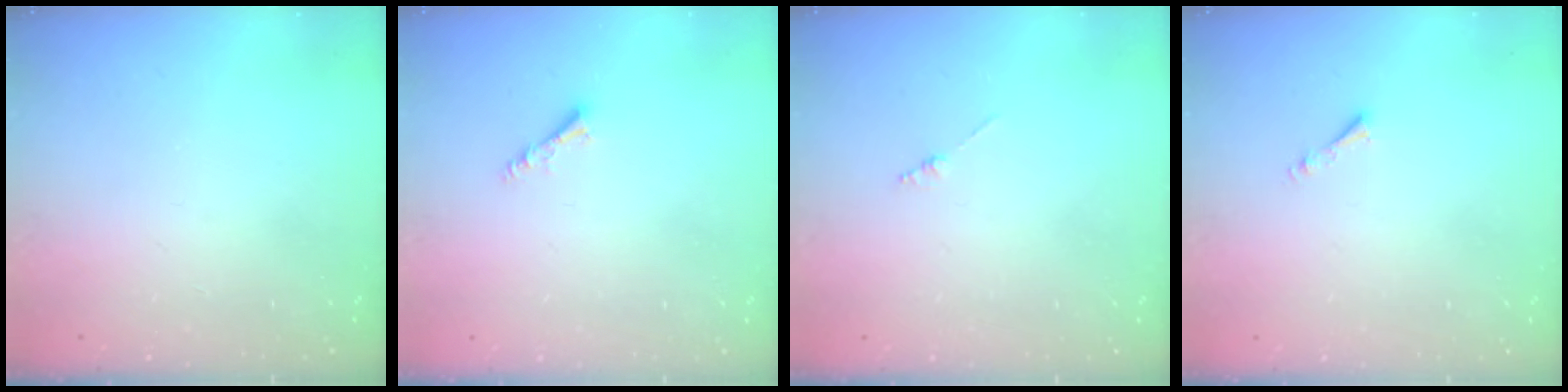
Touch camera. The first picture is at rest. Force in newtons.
{"total": 3.0, "press": 2.9, "slide": 0.6}
{"total": 1.3, "press": 1.3, "slide": 0.3}
{"total": 0.8, "press": 0.7, "slide": 0.3}